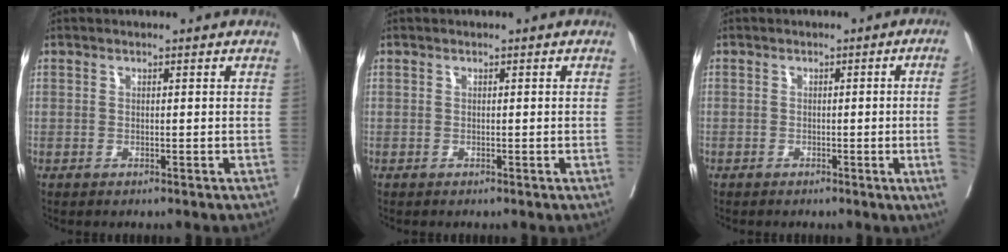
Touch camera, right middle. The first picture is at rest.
{"total": 0.0}
{"total": 6.1, "force": [-0.9, -2.1, 5.7], "torque": [-0.055, -0.012, -0.012]}